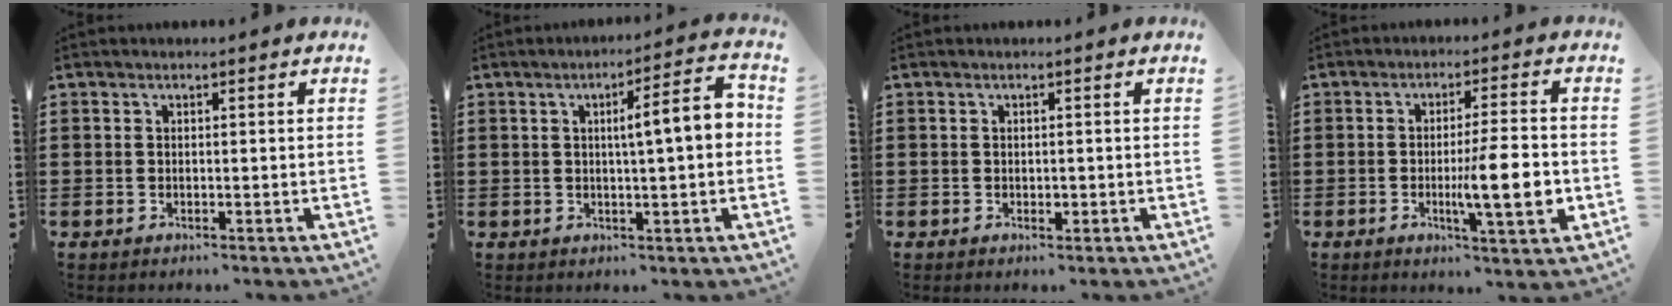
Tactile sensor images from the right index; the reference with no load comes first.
{"total": 7.4, "force": [0.8, 0.8, 7.3], "torque": [-0.110, -0.008, 0.003]}
{"total": 0.9, "force": [-0.1, 0.6, 0.6], "torque": [-0.012, 0.002, -0.002]}
{"total": 9.9, "force": [-1.8, 1.5, 9.6], "torque": [-0.146, -0.014, -0.033]}